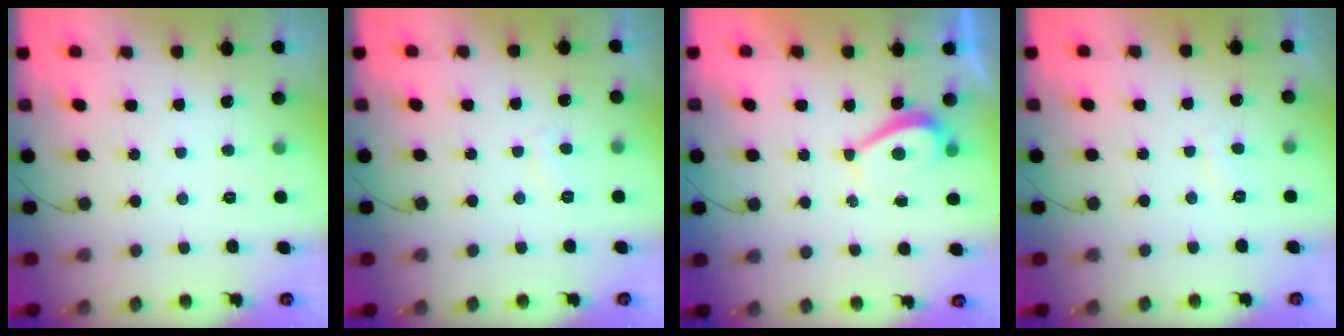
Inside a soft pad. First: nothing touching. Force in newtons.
{"total": 2.0, "press": 1.9, "slide": 0.6}
{"total": 2.2, "press": 2.1, "slide": 0.6}
{"total": 1.6, "press": 1.5, "slide": 0.6}